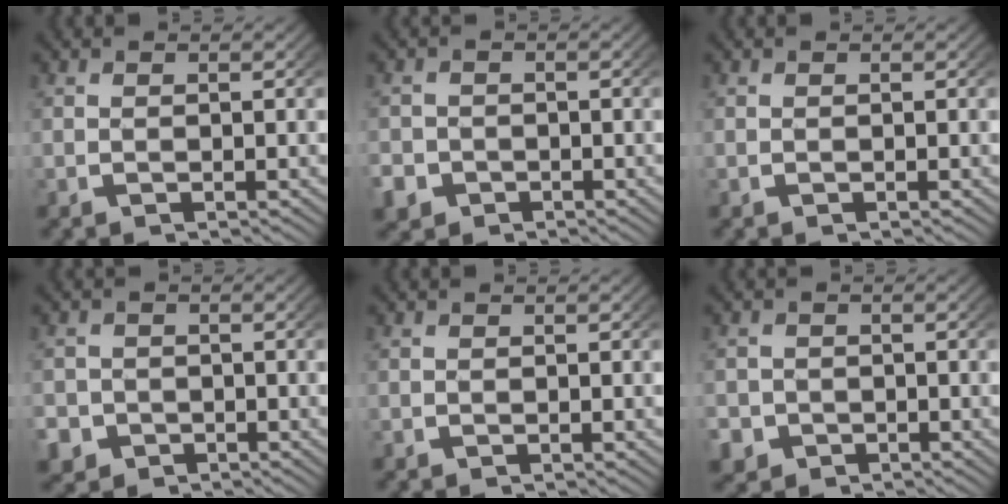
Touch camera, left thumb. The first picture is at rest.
{"total": 3.8, "force": [-2.1, 3.0, 0.7], "torque": [-0.027, -0.027, -0.029]}
{"total": 0.0}
{"total": 4.6, "force": [-2.6, 3.7, 0.9], "torque": [-0.030, -0.032, -0.034]}
{"total": 0.5, "force": [0.1, -0.3, -0.5], "torque": [0.007, -0.008, 0.007]}
{"total": 4.1, "force": [-2.3, 3.3, 0.7], "torque": [-0.026, -0.030, -0.030]}